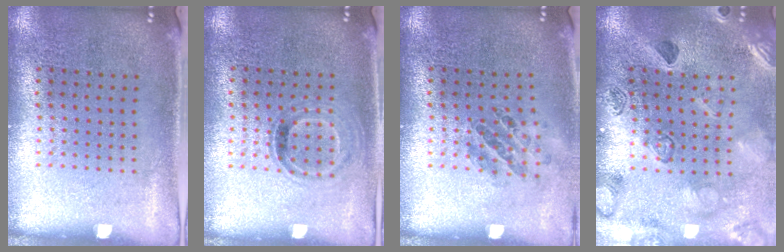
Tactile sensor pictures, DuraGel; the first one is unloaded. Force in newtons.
{"total": 1.0, "press": 0.9, "slide": 0.5}
{"total": 0.9, "press": 0.9, "slide": 0.3}
{"total": 2.3, "press": 2.3, "slide": 0.2}